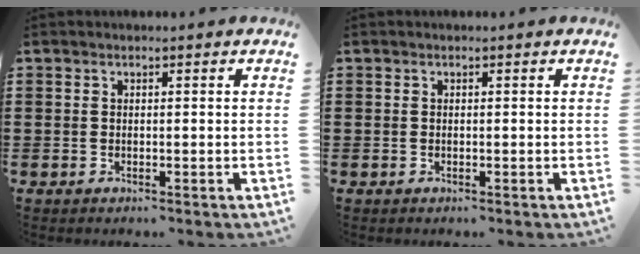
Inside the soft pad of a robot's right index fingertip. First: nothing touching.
{"total": 0.0}